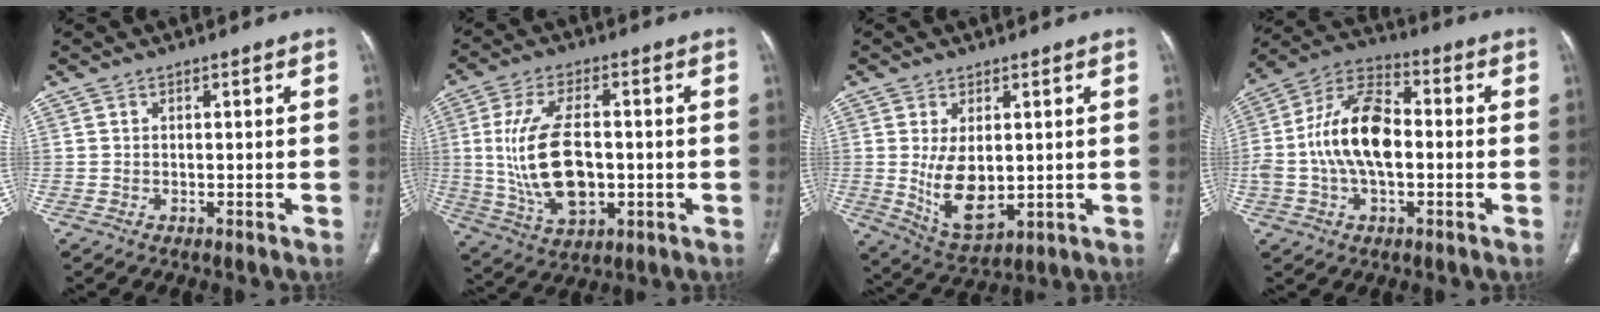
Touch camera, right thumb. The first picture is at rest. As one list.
[{"total": 15.2, "force": [-0.3, 8.0, 13.0], "torque": [-0.250, 0.000, 0.007]}, {"total": 9.6, "force": [0.2, 5.1, 8.2], "torque": [-0.134, -0.020, 0.025]}, {"total": 15.2, "force": [-0.8, 8.3, 12.7], "torque": [-0.242, 0.035, -0.023]}]